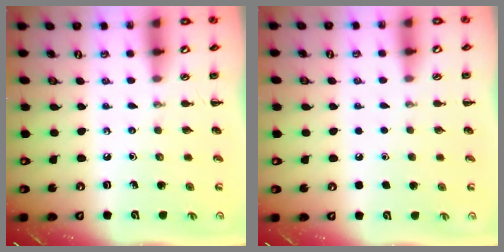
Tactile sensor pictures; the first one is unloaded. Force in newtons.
{"total": 1.8, "press": 1.7, "slide": 0.1}